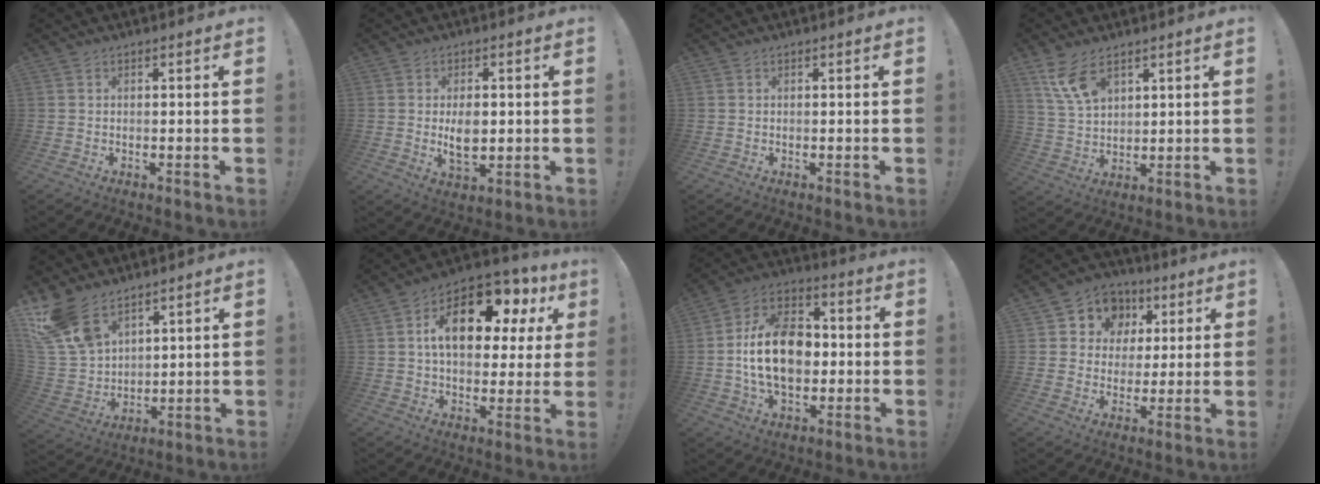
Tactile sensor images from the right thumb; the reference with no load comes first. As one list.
[{"total": 6.4, "force": [0.3, 4.1, 4.9], "torque": [-0.073, -0.005, 0.001]}, {"total": 0.0}, {"total": 9.9, "force": [6.2, 5.0, 5.9], "torque": [-0.115, -0.021, 0.122]}, {"total": 15.1, "force": [10.3, 8.5, 7.1], "torque": [-0.157, -0.054, 0.203]}, {"total": 18.2, "force": [6.6, 9.7, 14.0], "torque": [-0.220, -0.024, 0.107]}, {"total": 18.7, "force": [-1.0, 12.8, 13.6], "torque": [-0.251, 0.015, -0.017]}, {"total": 9.7, "force": [2.8, 8.8, 3.0], "torque": [-0.037, -0.014, 0.057]}]